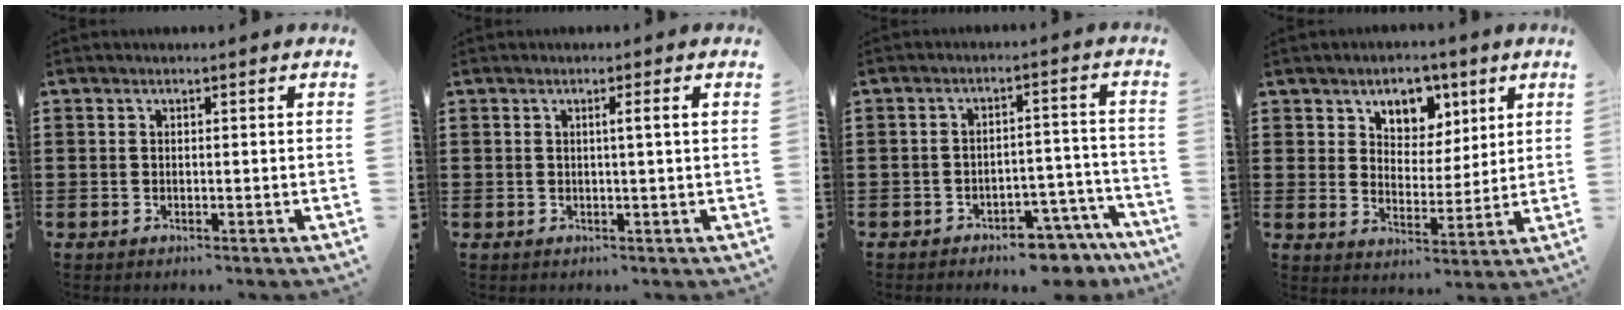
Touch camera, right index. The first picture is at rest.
{"total": 1.7, "force": [0.3, -0.4, 1.7], "torque": [-0.030, -0.005, 0.001]}
{"total": 4.6, "force": [-4.2, 1.0, 1.5], "torque": [-0.026, 0.010, -0.082]}
{"total": 5.8, "force": [3.8, 4.2, 1.2], "torque": [-0.047, -0.007, 0.066]}